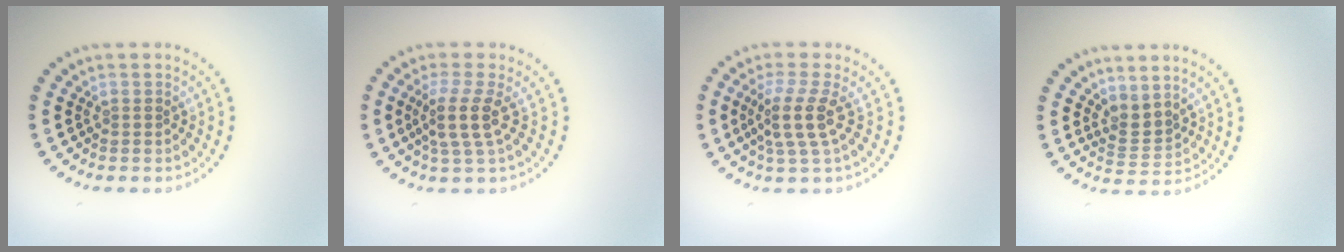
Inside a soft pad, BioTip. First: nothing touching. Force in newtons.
{"total": 2.9, "press": 2.1, "slide": 2.0}
{"total": 3.2, "press": 2.4, "slide": 2.2}
{"total": 2.2, "press": 1.6, "slide": 1.6}